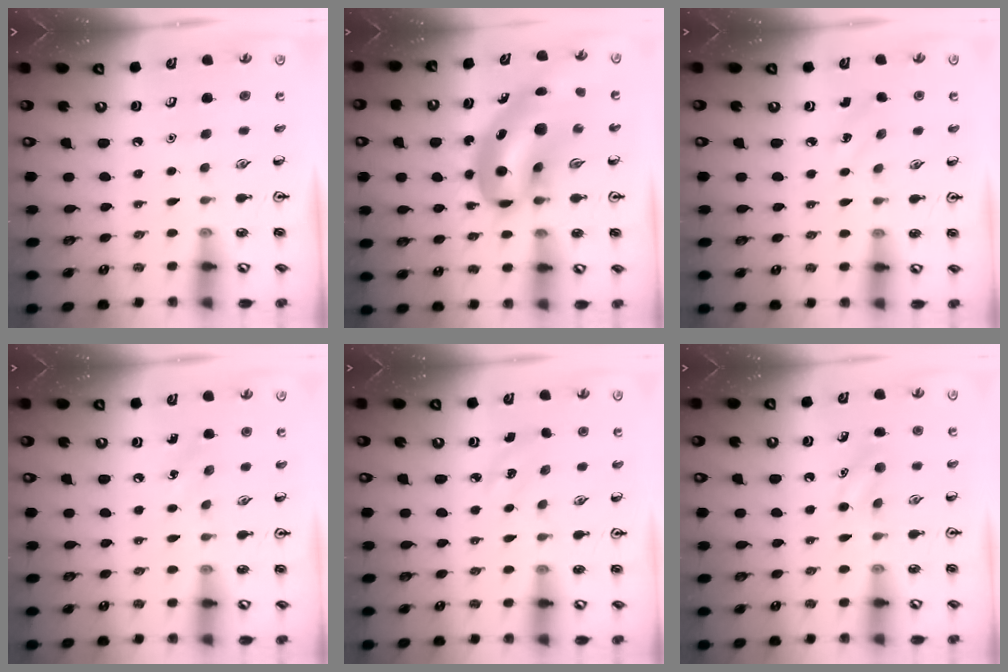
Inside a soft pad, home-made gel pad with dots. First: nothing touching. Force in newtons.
{"total": 13.6, "press": 12.9, "slide": 4.2}
{"total": 2.4, "press": 2.3, "slide": 0.9}
{"total": 4.9, "press": 4.6, "slide": 1.7}
{"total": 3.5, "press": 3.3, "slide": 1.2}
{"total": 7.3, "press": 7.1, "slide": 1.7}